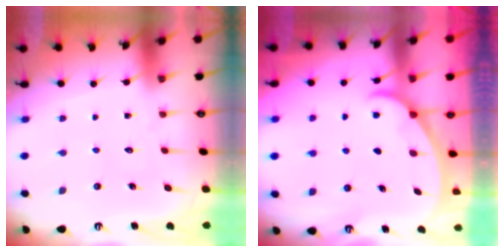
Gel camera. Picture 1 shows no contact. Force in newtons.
{"total": 1.9, "press": 1.9, "slide": 0.1}